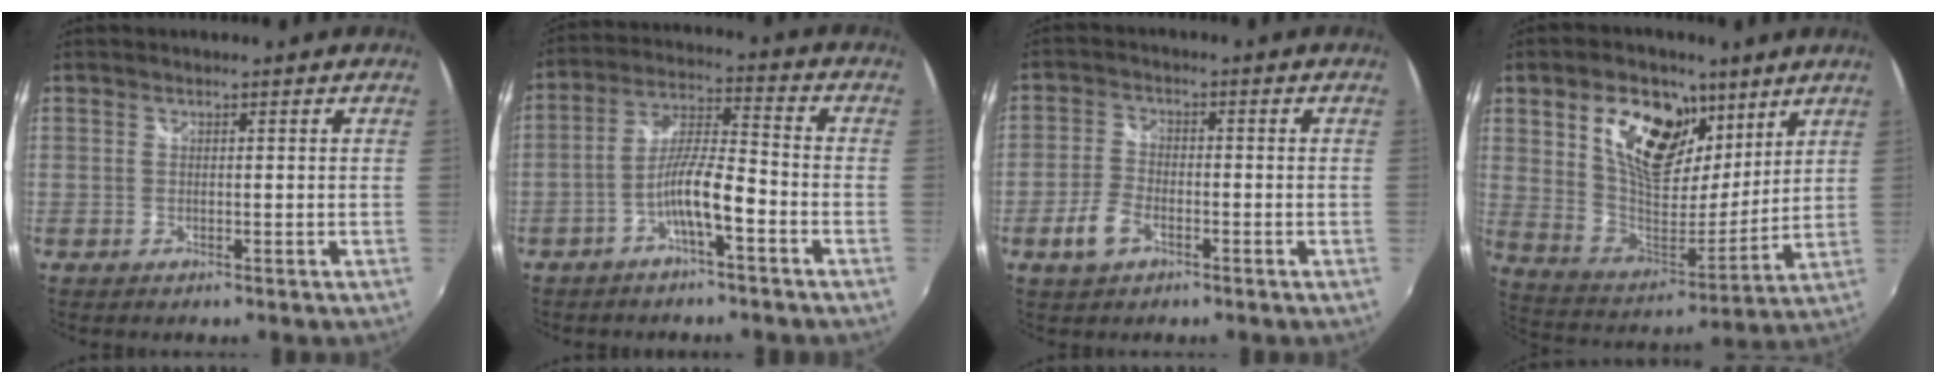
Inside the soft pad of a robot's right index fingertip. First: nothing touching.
{"total": 8.0, "force": [-4.1, 1.1, 6.8], "torque": [-0.141, 0.014, -0.075]}
{"total": 5.5, "force": [-2.8, 3.1, 3.6], "torque": [-0.084, 0.002, -0.051]}
{"total": 18.8, "force": [9.2, 10.4, 12.6], "torque": [-0.218, 0.005, 0.166]}